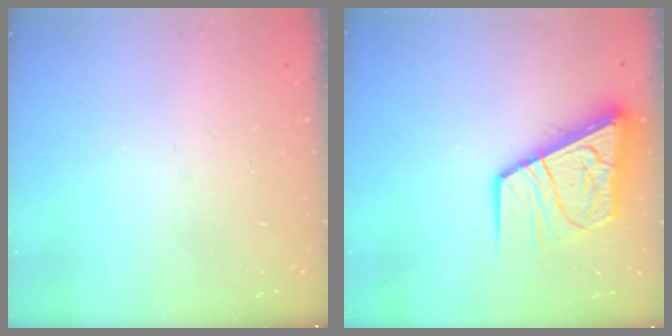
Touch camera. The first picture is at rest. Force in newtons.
{"total": 13.6, "press": 13.5, "slide": 1.7}